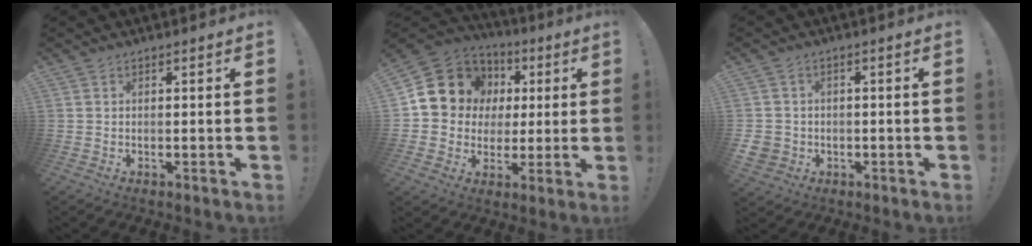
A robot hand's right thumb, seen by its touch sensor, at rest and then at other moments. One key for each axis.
{"total": 13.6, "fx": 4.6, "fy": 12.1, "fz": 4.2, "tx": -0.061, "ty": -0.022, "tz": 0.111}
{"total": 4.3, "fx": -0.7, "fy": 4.0, "fz": 1.5, "tx": -0.036, "ty": 0.003, "tz": -0.010}